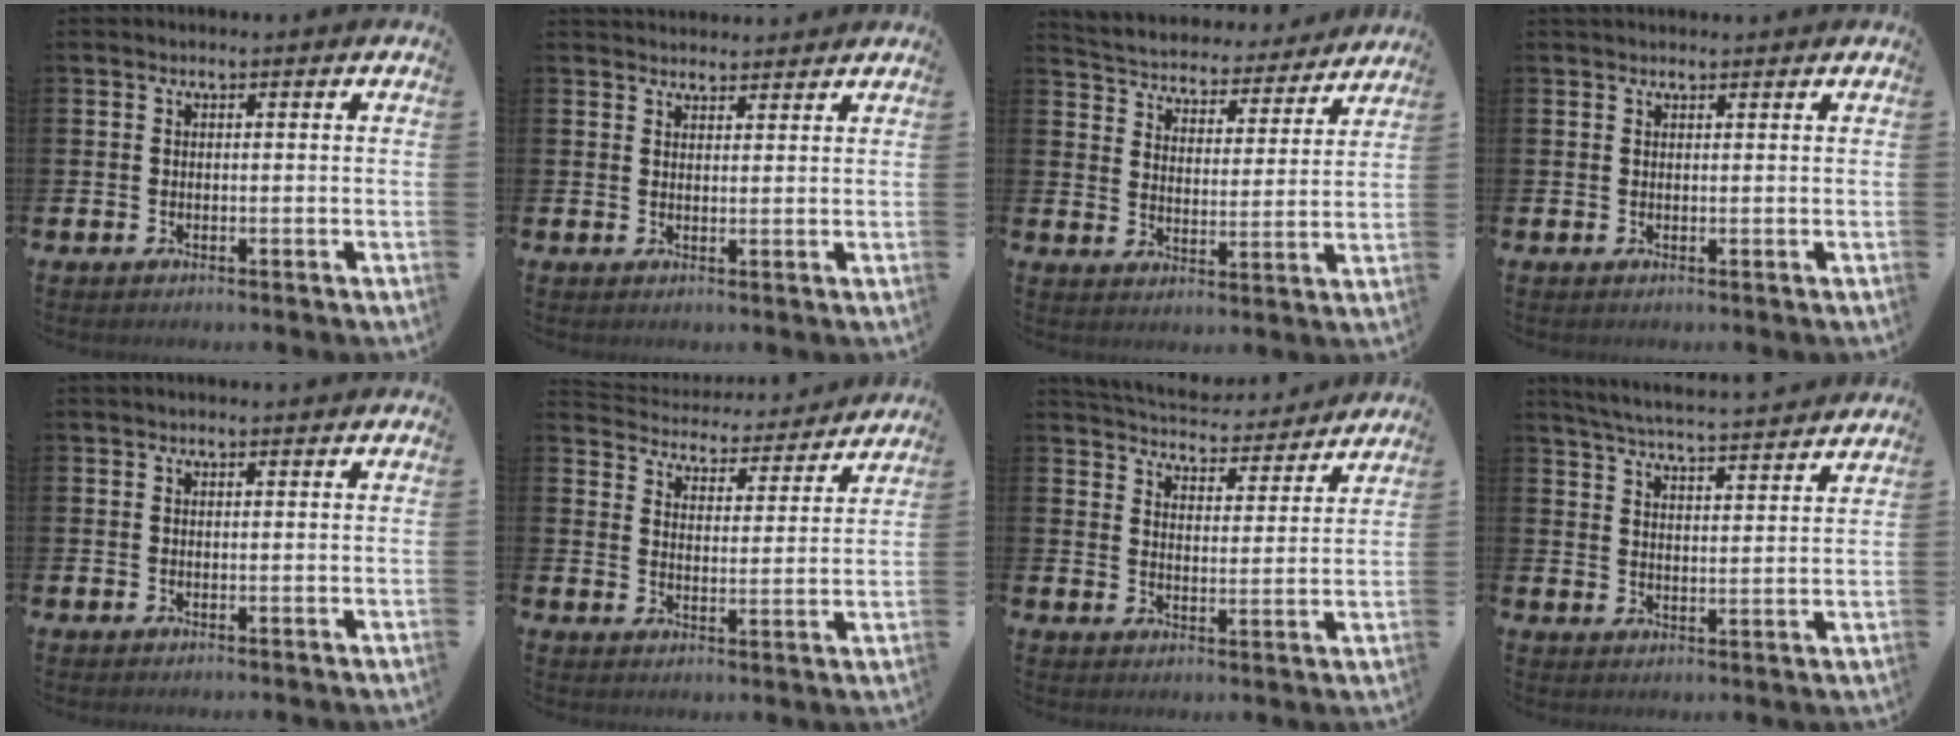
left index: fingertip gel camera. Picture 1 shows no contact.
{"total": 2.6, "force": [2.5, 0.7, -0.2], "torque": [0.011, -0.013, 0.045]}
{"total": 4.7, "force": [4.5, 1.4, 0.2], "torque": [-0.026, -0.044, 0.070]}
{"total": 0.9, "force": [0.9, 0.2, 0.1], "torque": [0.008, 0.000, 0.014]}
{"total": 0.7, "force": [0.6, 0.0, 0.3], "torque": [0.007, -0.004, 0.009]}
{"total": 4.7, "force": [4.6, 0.9, -0.1], "torque": [-0.020, -0.047, 0.074]}
{"total": 5.4, "force": [5.4, 0.9, 0.2], "torque": [-0.024, -0.044, 0.092]}
{"total": 5.6, "force": [5.5, -0.2, 1.1], "torque": [-0.044, -0.040, 0.095]}